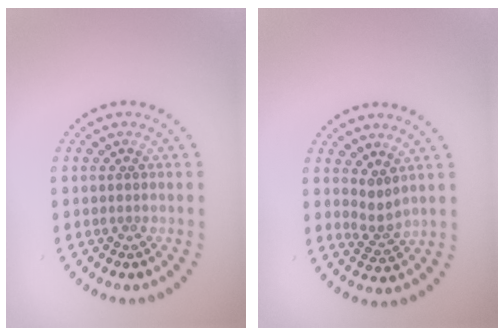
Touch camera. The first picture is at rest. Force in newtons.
{"total": 1.8, "press": 1.3, "slide": 1.3}